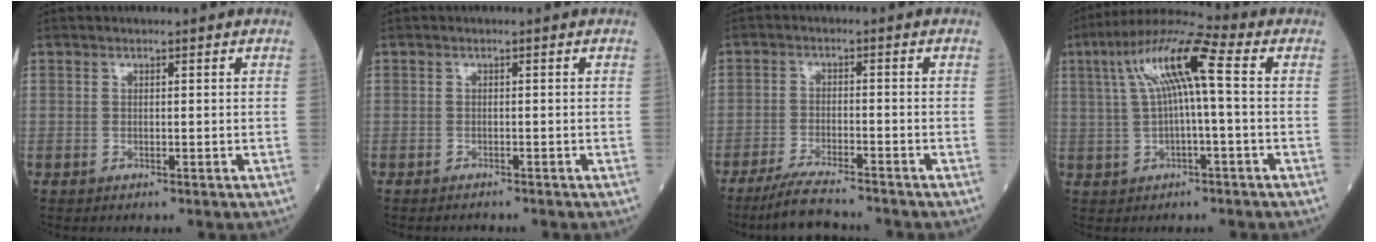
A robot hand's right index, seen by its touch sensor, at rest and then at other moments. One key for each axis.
{"total": 0.9, "fx": -0.9, "fy": 0.1, "fz": -0.1, "tx": -0.003, "ty": -0.003, "tz": -0.015}
{"total": 7.6, "fx": -6.8, "fy": 0.4, "fz": 3.5, "tx": -0.063, "ty": -0.023, "tz": -0.119}
{"total": 10.8, "fx": 2.1, "fy": 0.9, "fz": 10.6, "tx": -0.204, "ty": 0.038, "tz": 0.036}